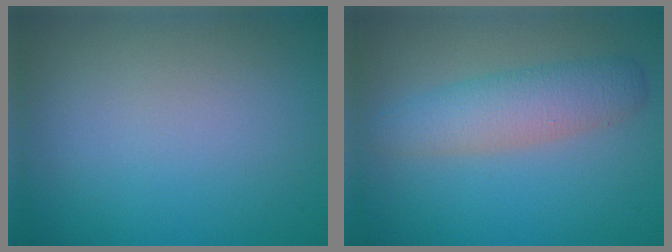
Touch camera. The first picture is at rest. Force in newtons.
{"total": 4.1, "press": 4.1, "slide": 0.0}